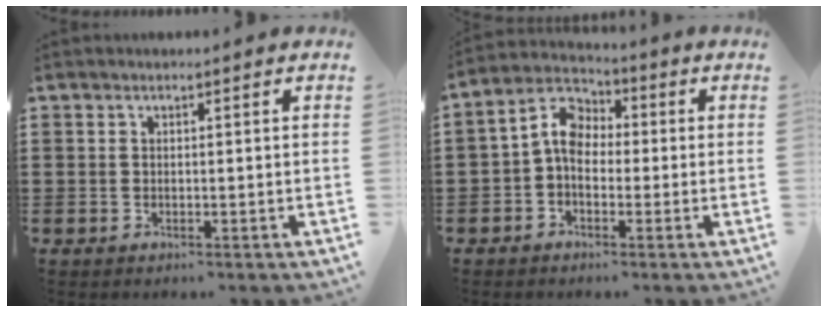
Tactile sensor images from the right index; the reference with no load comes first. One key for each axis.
{"total": 6.5, "fx": 0.3, "fy": 4.6, "fz": 4.5, "tx": -0.117, "ty": 0.007, "tz": -0.002}